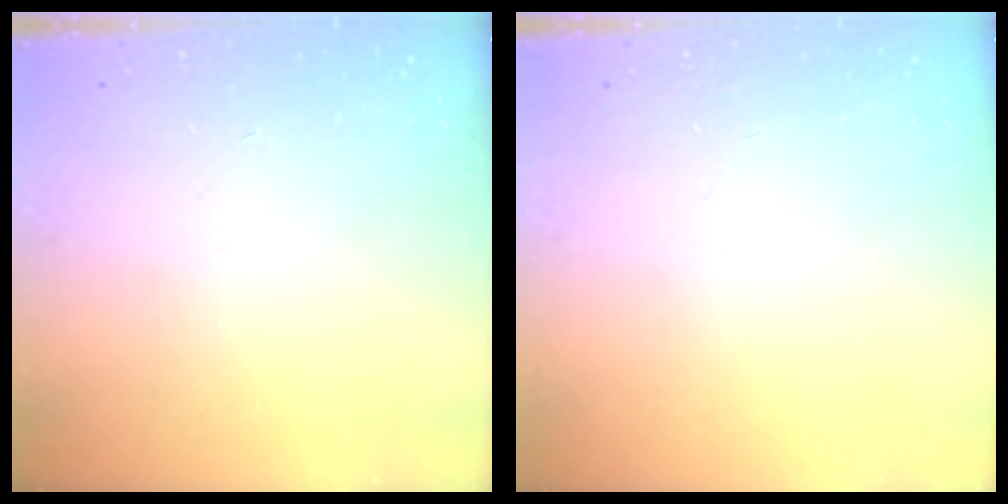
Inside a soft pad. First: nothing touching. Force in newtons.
{"total": 0.0}